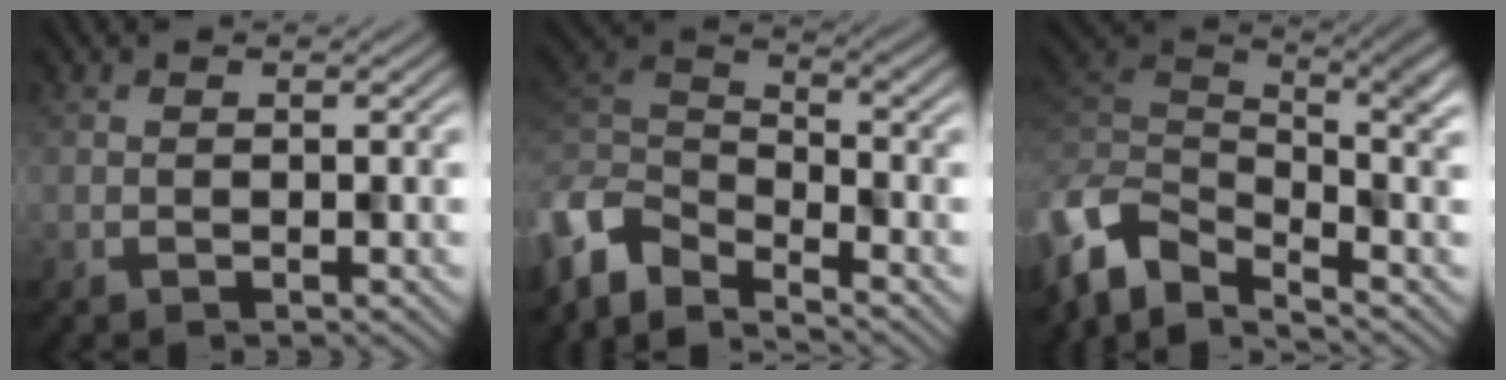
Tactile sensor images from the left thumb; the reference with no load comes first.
{"total": 6.2, "force": [-5.1, 2.4, 2.6], "torque": [-0.062, -0.009, -0.114]}
{"total": 8.1, "force": [-4.3, 3.9, 5.6], "torque": [-0.109, -0.007, -0.101]}